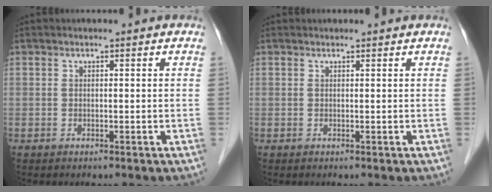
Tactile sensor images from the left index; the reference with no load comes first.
{"total": 0.0}